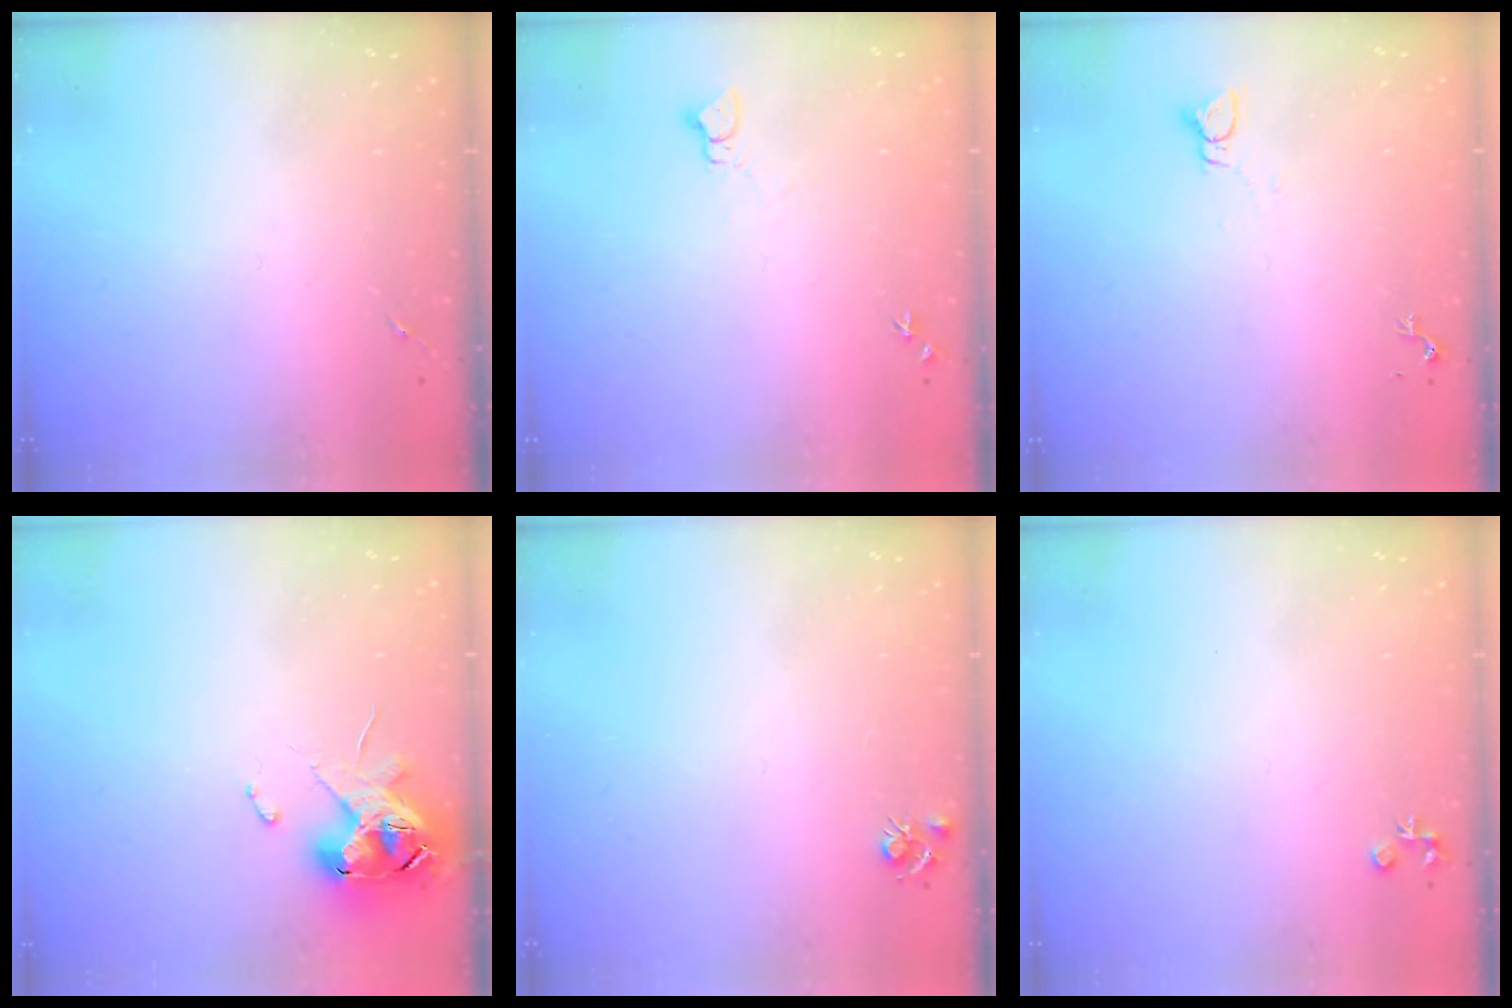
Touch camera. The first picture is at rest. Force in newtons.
{"total": 3.8, "press": 3.8, "slide": 0.4}
{"total": 2.2, "press": 2.2, "slide": 0.1}
{"total": 11.5, "press": 11.4, "slide": 1.5}
{"total": 4.8, "press": 4.7, "slide": 0.7}
{"total": 3.7, "press": 3.6, "slide": 0.4}